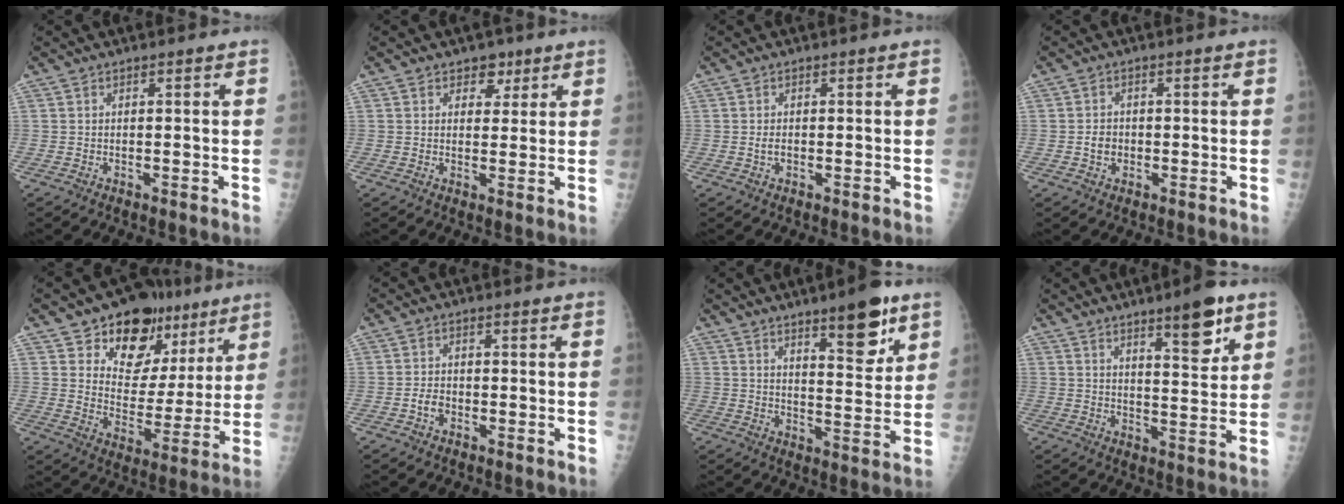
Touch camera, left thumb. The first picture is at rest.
{"total": 3.7, "force": [2.1, 2.7, 1.4], "torque": [0.008, -0.010, 0.029]}
{"total": 1.4, "force": [-0.2, 0.9, 1.0], "torque": [-0.017, 0.001, -0.003]}
{"total": 2.7, "force": [-0.6, 2.3, 1.4], "torque": [-0.014, 0.005, -0.011]}
{"total": 17.1, "force": [10.3, 11.1, 8.1], "torque": [-0.056, -0.042, 0.161]}
{"total": 2.6, "force": [-1.1, 1.9, 1.5], "torque": [-0.020, 0.009, -0.021]}
{"total": 10.9, "force": [6.7, 3.2, 7.9], "torque": [-0.092, -0.043, 0.100]}
{"total": 9.2, "force": [5.7, 2.2, 6.9], "torque": [-0.086, -0.037, 0.084]}